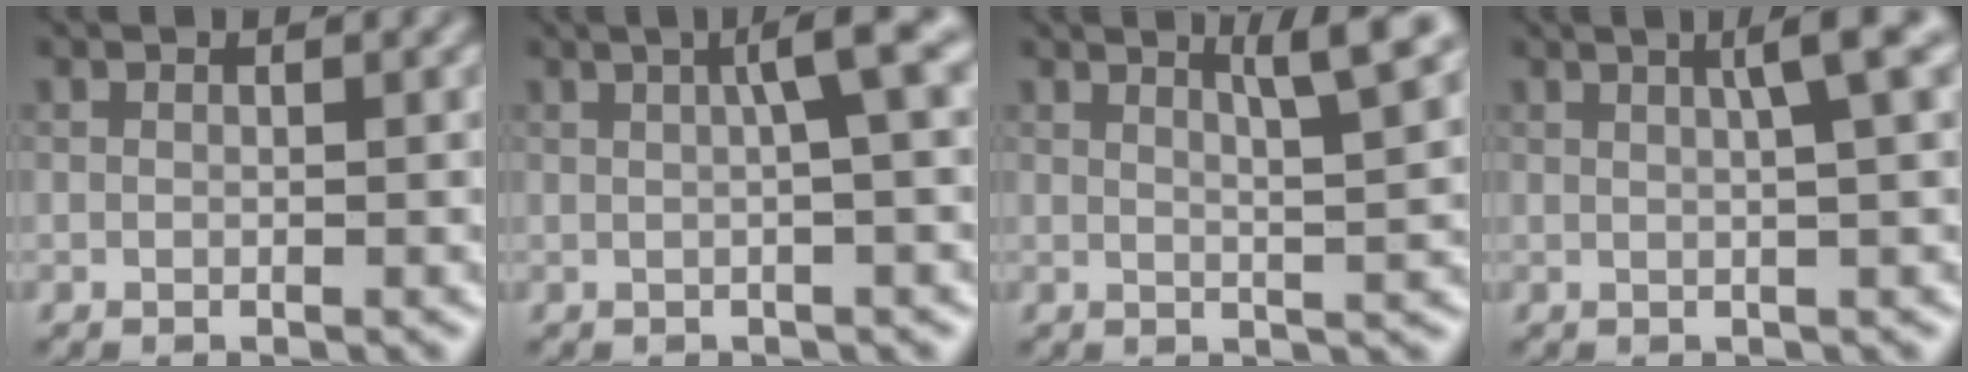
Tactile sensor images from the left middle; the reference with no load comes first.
{"total": 4.2, "force": [0.9, 0.6, 4.0], "torque": [-0.053, 0.016, 0.012]}
{"total": 5.1, "force": [2.7, 0.9, 4.2], "torque": [-0.049, 0.008, 0.037]}
{"total": 3.9, "force": [1.3, 0.5, 3.7], "torque": [-0.045, 0.012, 0.018]}